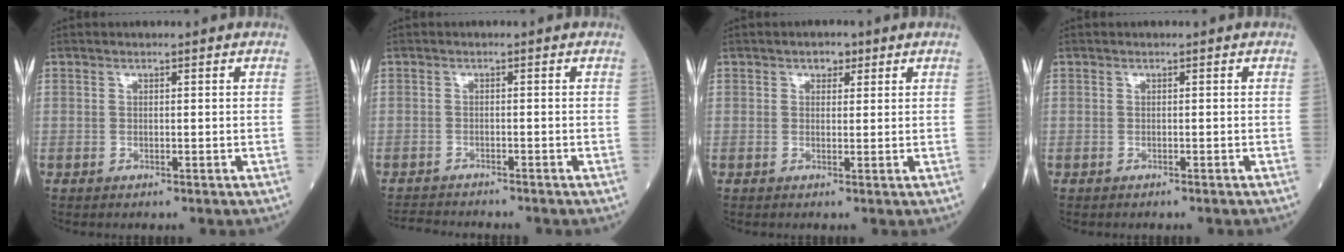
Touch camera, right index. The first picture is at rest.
{"total": 4.3, "force": [-4.2, 0.1, 1.0], "torque": [-0.016, -0.017, -0.067]}
{"total": 1.7, "force": [0.9, 1.1, 0.8], "torque": [-0.009, 0.005, 0.011]}
{"total": 0.6, "force": [-0.6, 0.0, 0.3], "torque": [-0.003, 0.000, -0.006]}